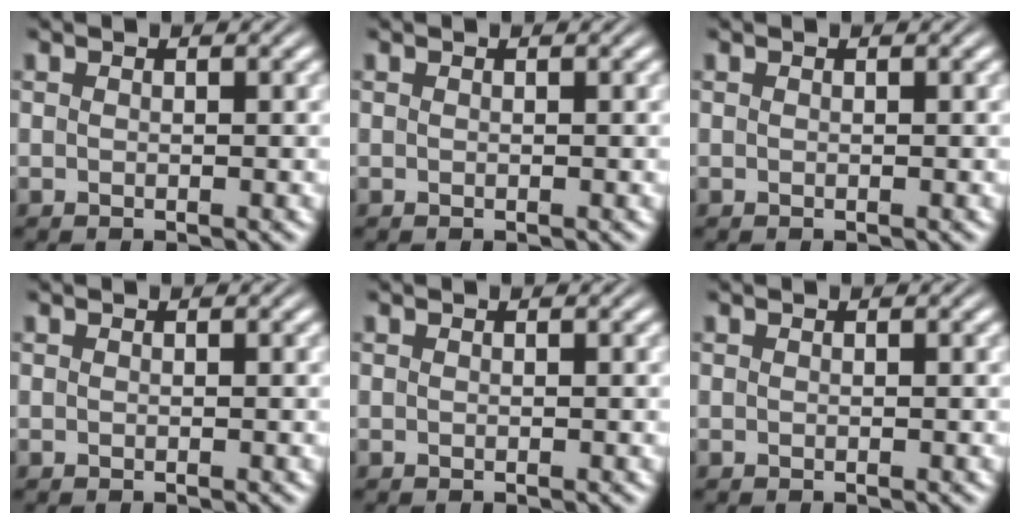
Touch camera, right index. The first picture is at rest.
{"total": 0.0}
{"total": 0.0}
{"total": 0.0}
{"total": 0.0}
{"total": 0.0}